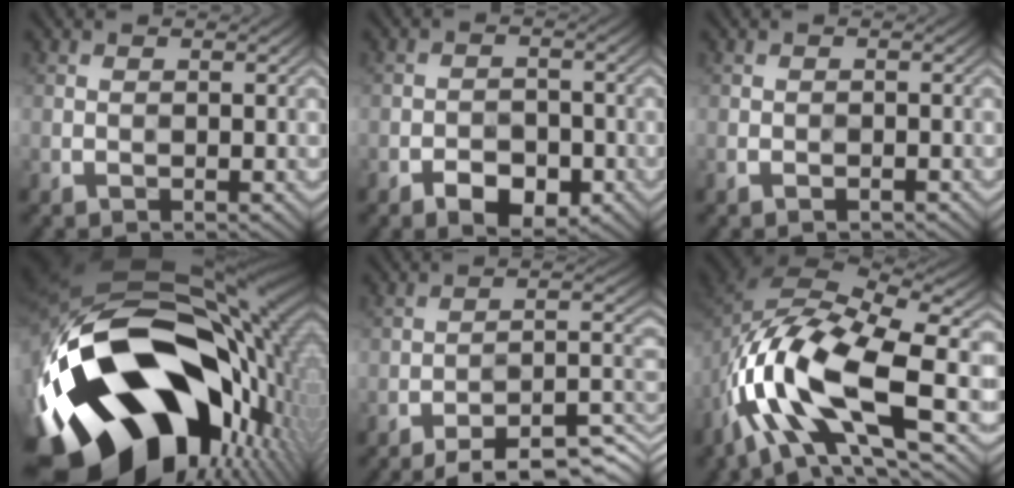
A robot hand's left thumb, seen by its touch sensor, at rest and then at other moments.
{"total": 4.2, "force": [-2.6, 2.3, 2.5], "torque": [-0.038, -0.001, -0.040]}
{"total": 0.9, "force": [-0.8, 0.2, 0.2], "torque": [-0.004, 0.000, -0.012]}
{"total": 22.2, "force": [-5.6, 14.5, 15.8], "torque": [-0.340, -0.045, -0.081]}
{"total": 11.2, "force": [-8.9, 2.2, 6.5], "torque": [-0.095, 0.011, -0.129]}
{"total": 15.4, "force": [-5.4, 6.9, 12.7], "torque": [-0.259, -0.021, -0.098]}